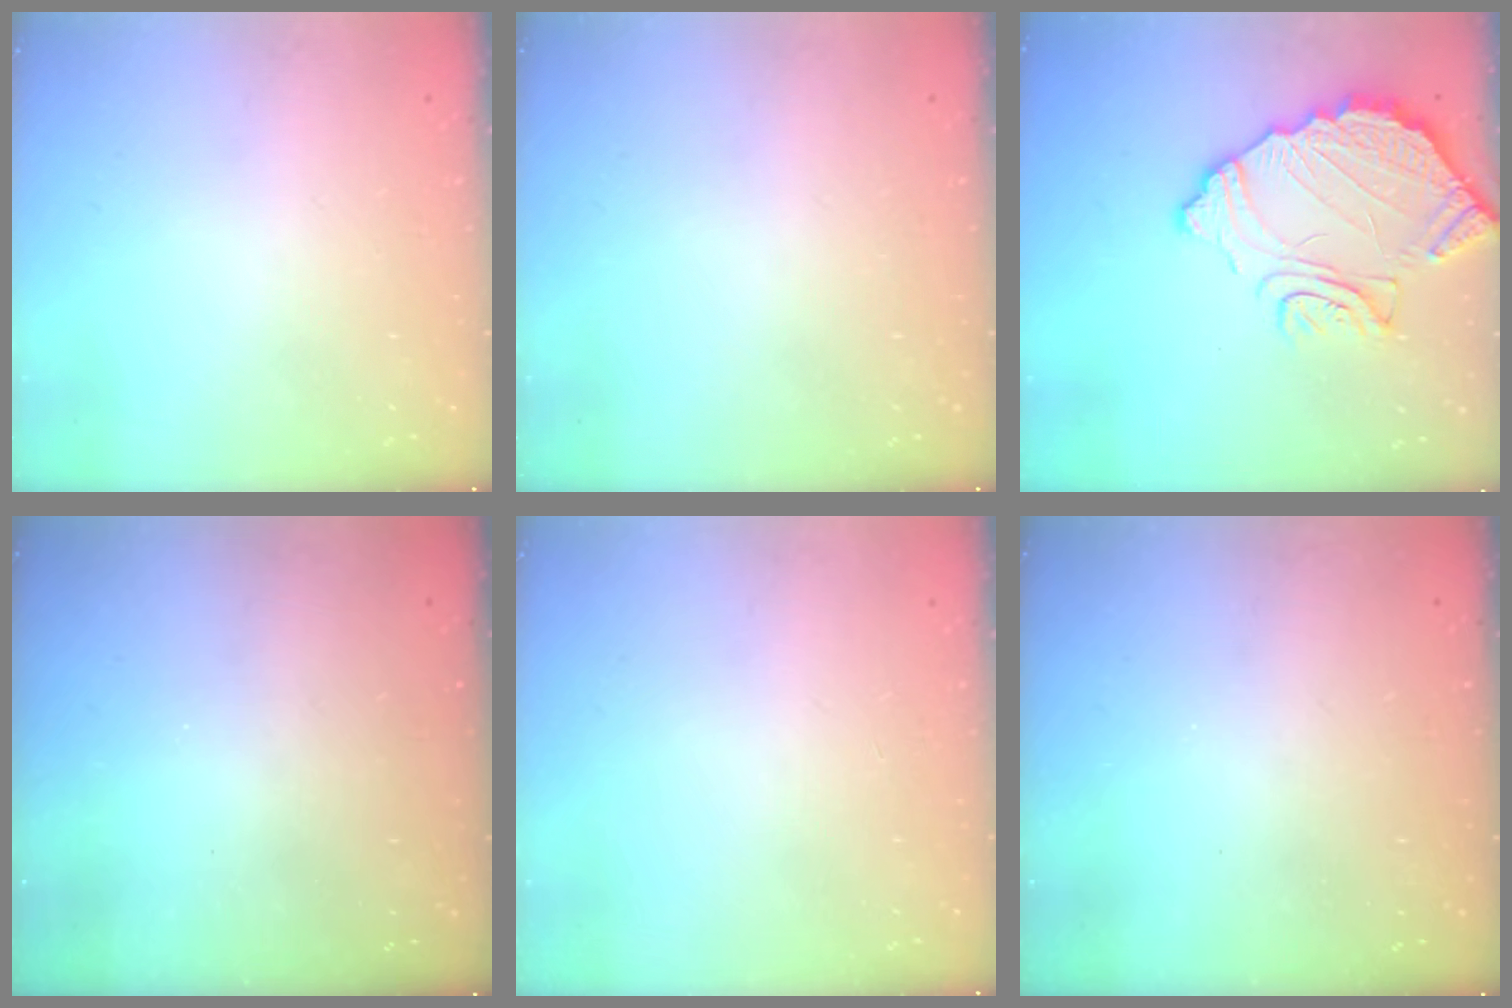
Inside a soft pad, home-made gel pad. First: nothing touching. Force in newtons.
{"total": 0.0}
{"total": 13.6, "press": 13.6, "slide": 1.2}
{"total": 3.0, "press": 3.0, "slide": 0.1}
{"total": 0.0}
{"total": 3.1, "press": 3.1, "slide": 0.1}